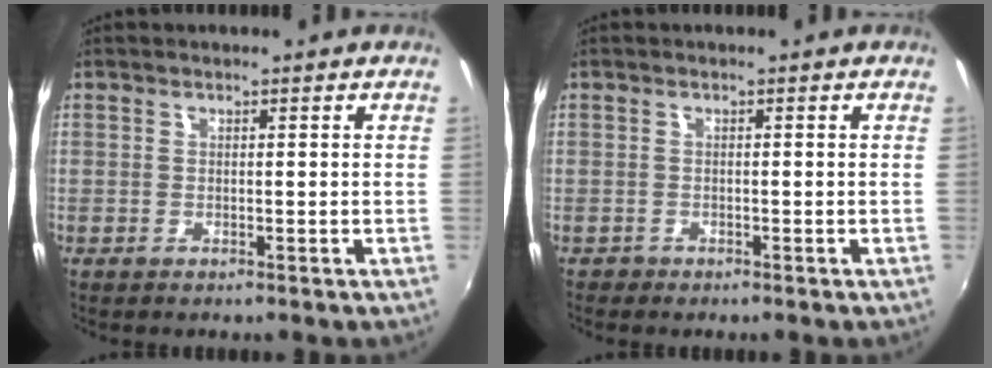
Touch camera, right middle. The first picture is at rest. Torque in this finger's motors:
{"motor_torque": [-0.28, -0.26, -0.02, -0.02]}